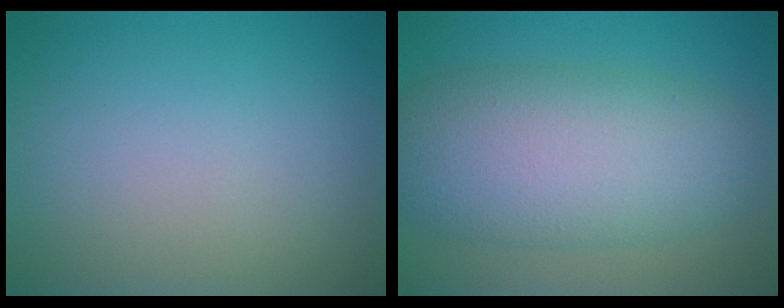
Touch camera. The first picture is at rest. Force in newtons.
{"total": 9.6, "press": 9.6, "slide": 0.1}